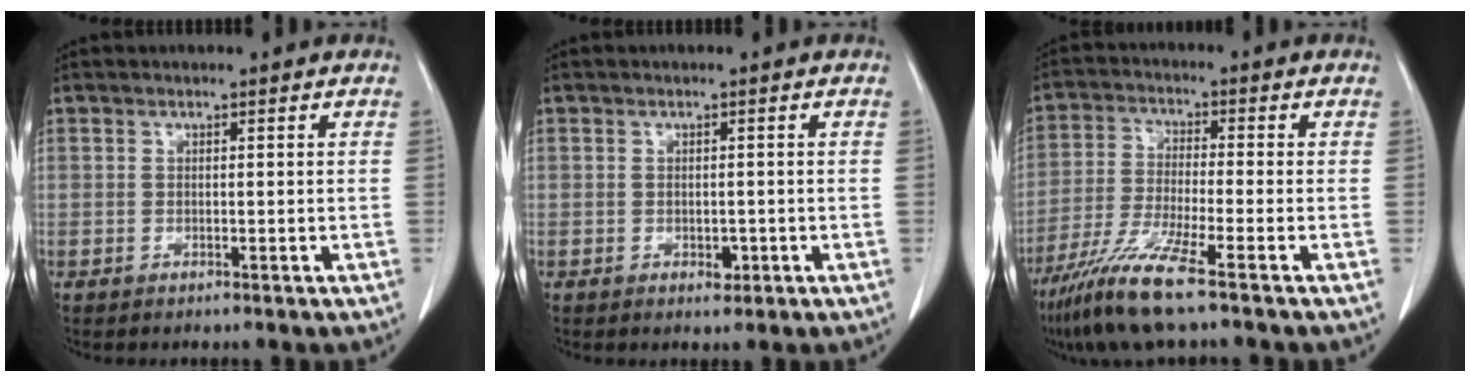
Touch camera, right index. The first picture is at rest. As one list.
[{"total": 1.5, "force": [-0.5, 1.0, 1.0], "torque": [-0.015, 0.000, -0.003]}, {"total": 9.5, "force": [-6.5, -0.5, 6.9], "torque": [-0.146, -0.032, -0.128]}]